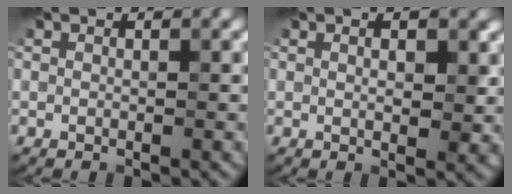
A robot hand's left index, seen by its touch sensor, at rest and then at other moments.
{"total": 2.7, "force": [0.8, 1.0, 2.3], "torque": [-0.029, -0.006, 0.015]}